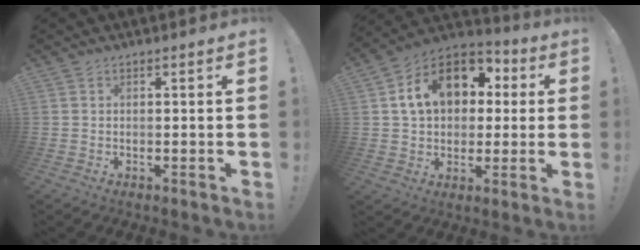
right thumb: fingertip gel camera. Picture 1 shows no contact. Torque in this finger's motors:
{"motor_torque": [1.43, 1.81, 1.22, -0.10, 0.25]}